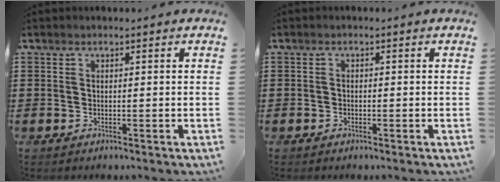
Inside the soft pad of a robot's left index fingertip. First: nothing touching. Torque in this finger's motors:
{"motor_torque": [-0.78, 1.17, -0.04, -0.01]}